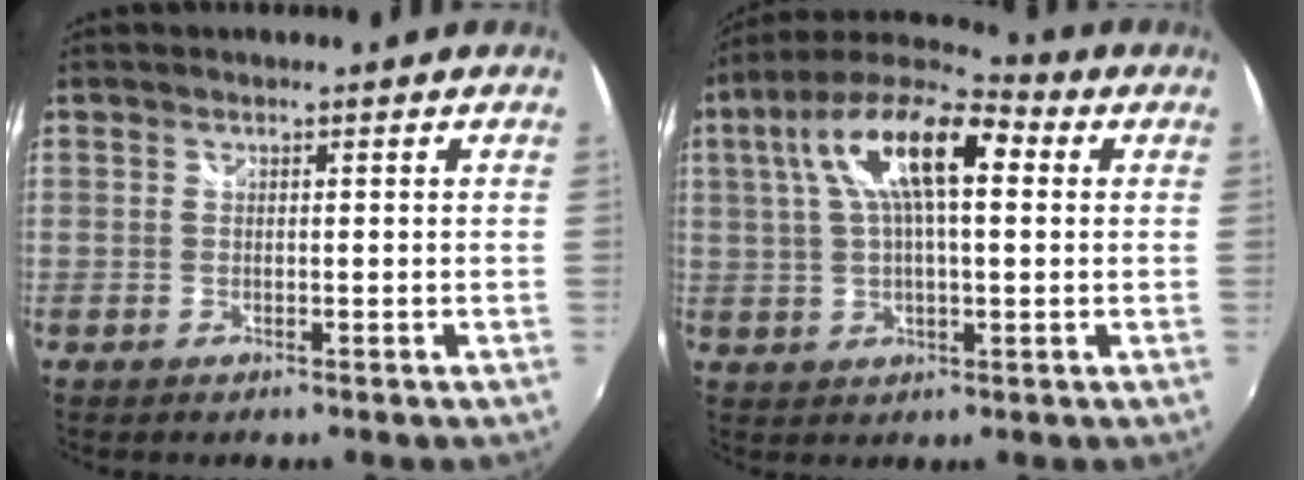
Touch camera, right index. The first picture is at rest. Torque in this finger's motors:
{"motor_torque": [0.64, 0.09, 0.66, 0.21]}